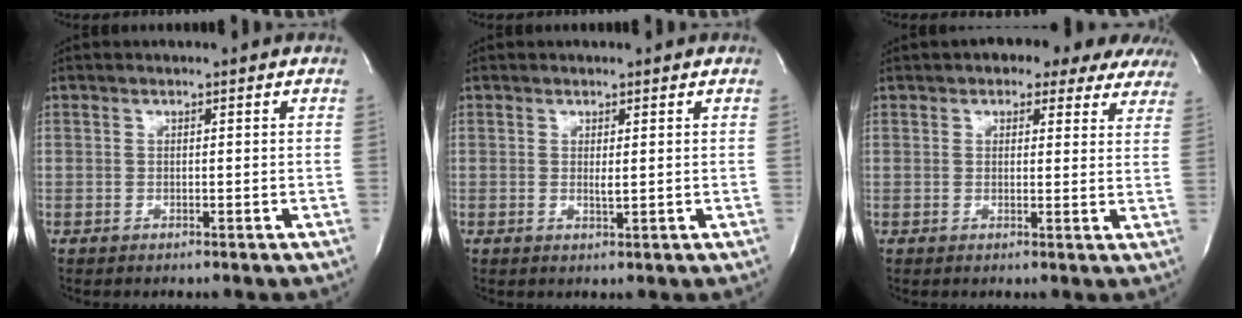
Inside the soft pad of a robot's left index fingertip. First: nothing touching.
{"total": 1.0, "force": [0.2, 0.1, 0.9], "torque": [-0.023, -0.004, 0.006]}
{"total": 11.3, "force": [9.2, 4.7, 4.7], "torque": [-0.027, 0.016, 0.092]}